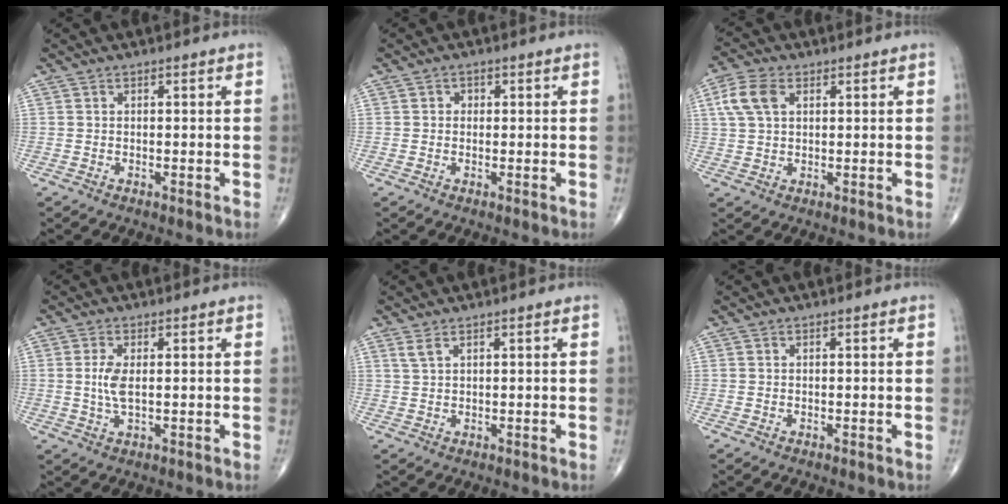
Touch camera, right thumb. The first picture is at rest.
{"total": 1.2, "force": [0.1, 1.1, 0.4], "torque": [0.004, 0.002, -0.003]}
{"total": 6.6, "force": [2.1, 4.1, 4.7], "torque": [-0.103, 0.010, 0.041]}
{"total": 4.0, "force": [0.3, 1.6, 3.6], "torque": [-0.086, -0.004, 0.009]}
{"total": 1.7, "force": [1.1, 0.5, 1.1], "torque": [-0.029, 0.004, 0.030]}
{"total": 0.0}